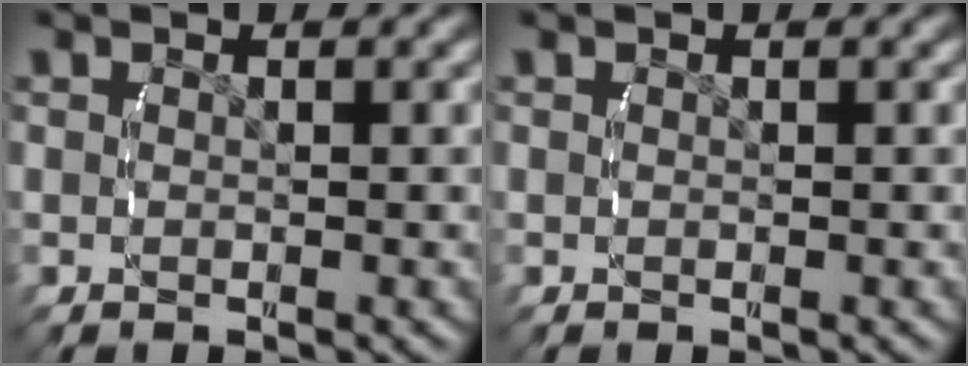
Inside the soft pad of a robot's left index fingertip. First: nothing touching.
{"total": 0.0}